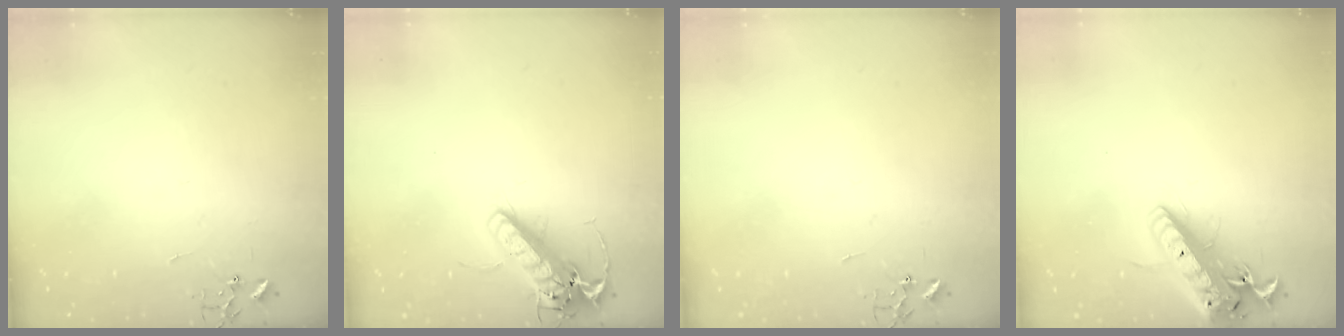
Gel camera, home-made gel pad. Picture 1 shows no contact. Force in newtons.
{"total": 15.6, "press": 15.3, "slide": 3.2}
{"total": 0.0}
{"total": 16.9, "press": 16.6, "slide": 3.2}